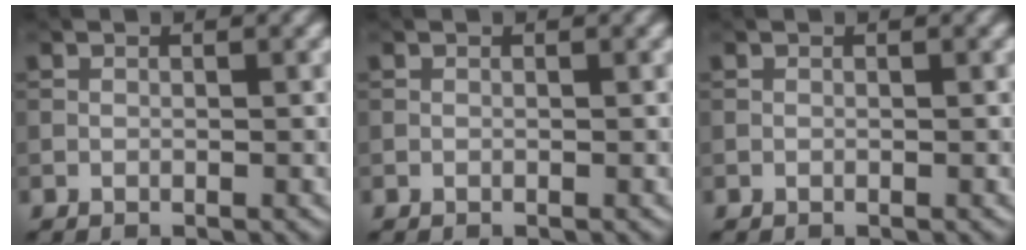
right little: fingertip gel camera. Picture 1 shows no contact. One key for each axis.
{"total": 0.0}
{"total": 0.0}